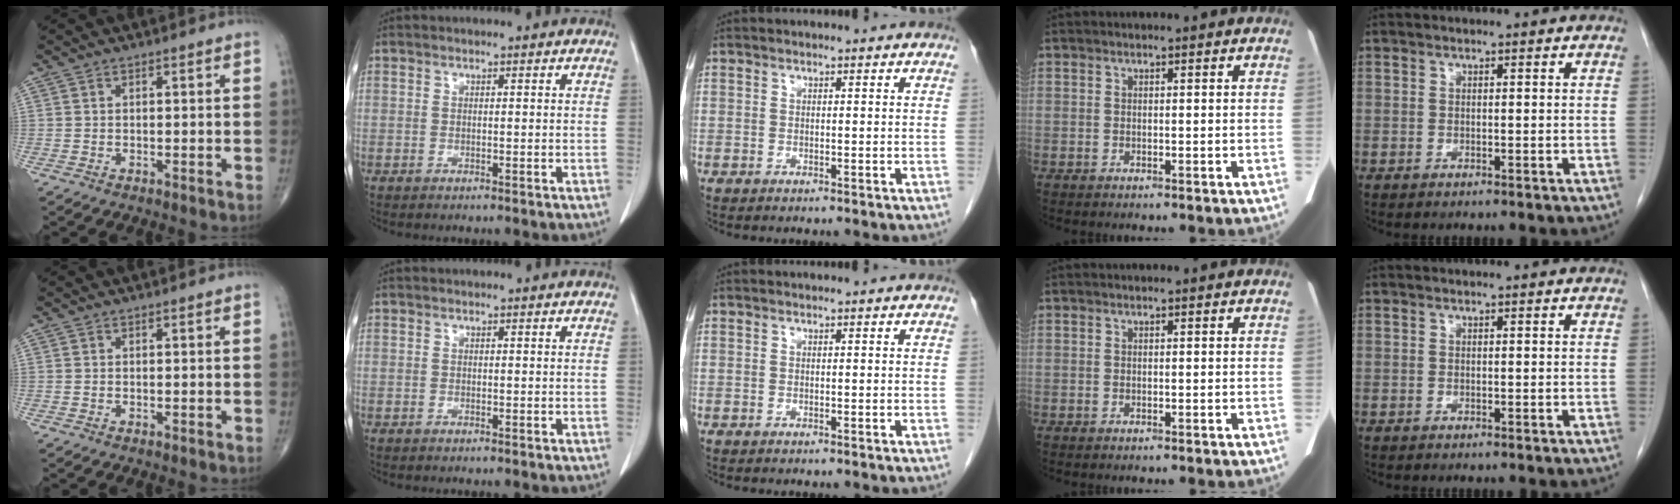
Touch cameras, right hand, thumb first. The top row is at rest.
{}